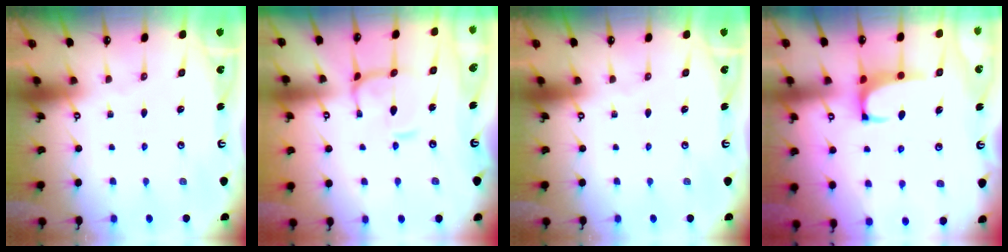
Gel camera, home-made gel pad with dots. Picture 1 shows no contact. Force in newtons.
{"total": 2.6, "press": 2.5, "slide": 0.6}
{"total": 0.0}
{"total": 0.9, "press": 0.6, "slide": 0.7}